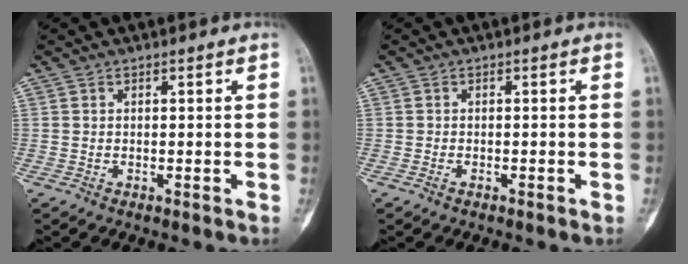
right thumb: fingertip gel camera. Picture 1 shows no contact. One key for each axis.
{"total": 0.7, "fx": -0.5, "fy": 0.3, "fz": 0.5, "tx": -0.013, "ty": 0.002, "tz": -0.006}